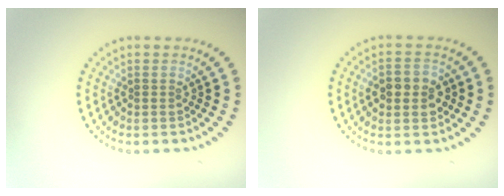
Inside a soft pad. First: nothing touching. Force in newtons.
{"total": 3.6, "press": 3.5, "slide": 0.2}